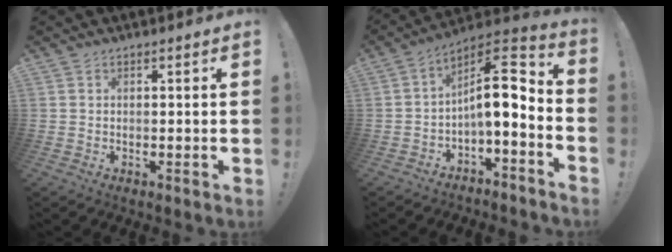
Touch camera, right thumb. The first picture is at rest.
{"total": 10.6, "force": [-0.2, 3.9, 9.9], "torque": [-0.154, -0.007, -0.005]}